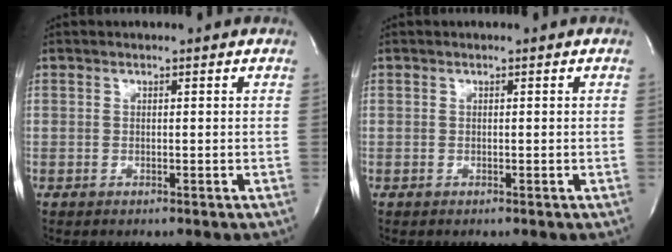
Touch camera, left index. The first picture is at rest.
{"total": 0.0}